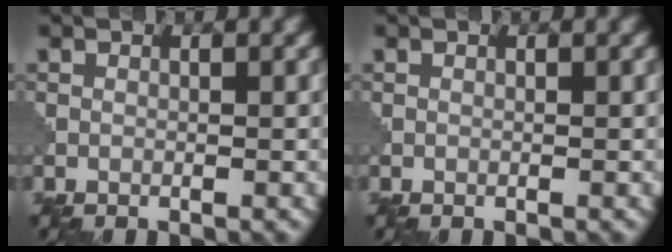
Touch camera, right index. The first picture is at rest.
{"total": 0.0}